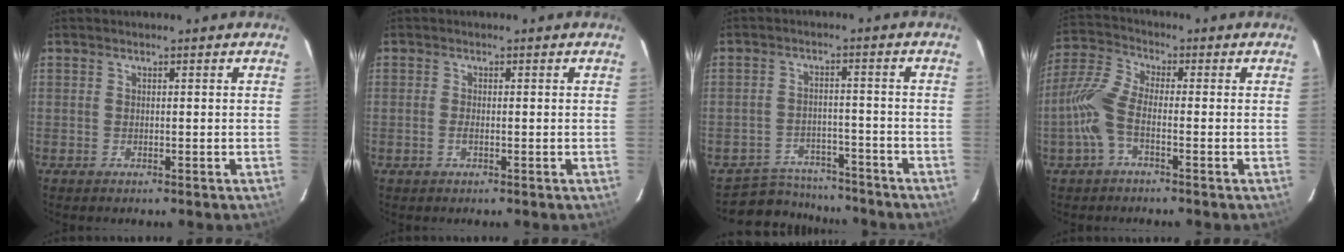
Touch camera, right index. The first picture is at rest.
{"total": 1.3, "force": [-0.5, 0.5, 1.0], "torque": [-0.024, 0.000, -0.011]}
{"total": 10.1, "force": [-9.2, 3.9, 1.3], "torque": [-0.048, 0.019, -0.129]}
{"total": 7.4, "force": [-2.6, 2.5, 6.5], "torque": [-0.160, 0.011, -0.061]}